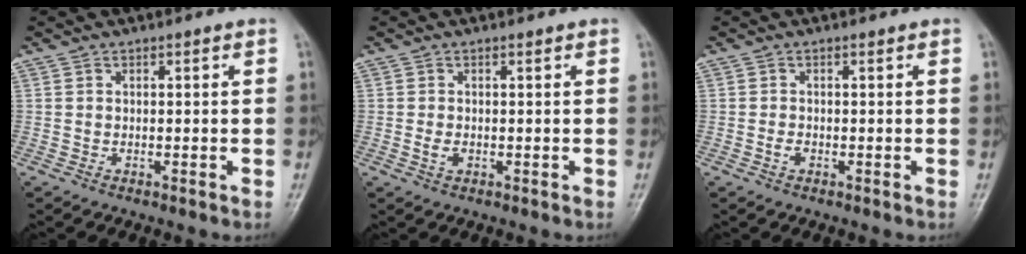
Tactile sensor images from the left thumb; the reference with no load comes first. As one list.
[{"total": 1.7, "force": [0.0, 1.1, 1.3], "torque": [-0.024, -0.003, 0.001]}, {"total": 1.0, "force": [-0.3, 0.7, 0.7], "torque": [-0.012, 0.000, -0.007]}]